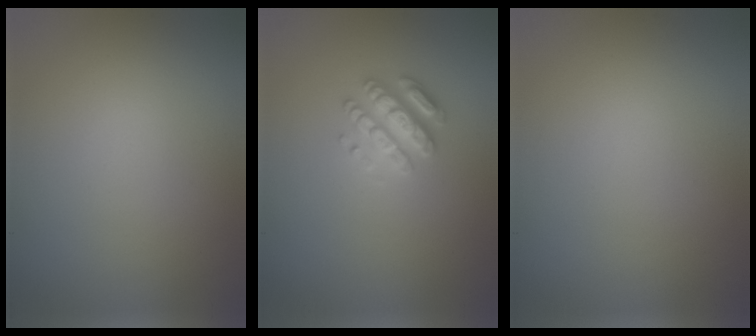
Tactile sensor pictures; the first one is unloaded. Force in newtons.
{"total": 2.8, "press": 2.8, "slide": 0.3}
{"total": 0.0}